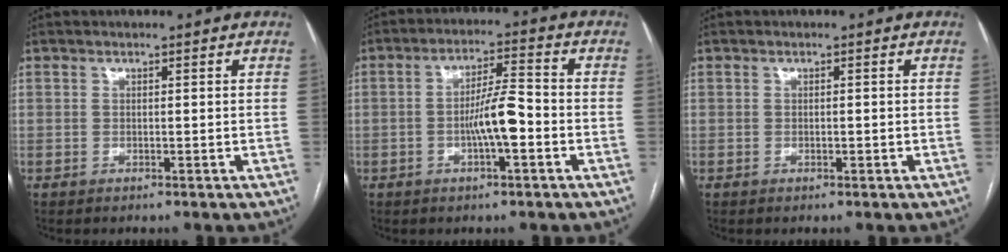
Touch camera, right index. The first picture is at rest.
{"total": 7.0, "force": [-1.8, 1.0, 6.7], "torque": [-0.124, 0.011, -0.033]}
{"total": 0.6, "force": [-0.2, 0.2, 0.5], "torque": [-0.010, -0.001, -0.001]}